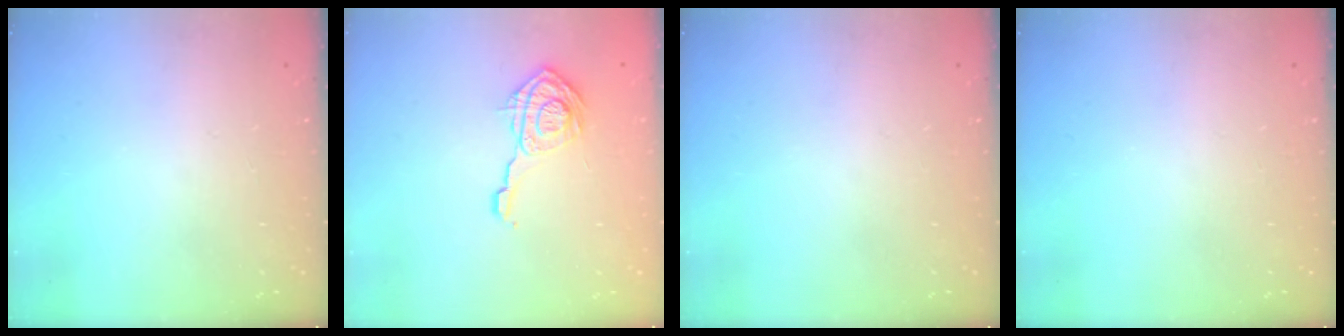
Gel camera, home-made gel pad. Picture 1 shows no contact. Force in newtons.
{"total": 13.1, "press": 13.1, "slide": 0.3}
{"total": 0.0}
{"total": 0.0}